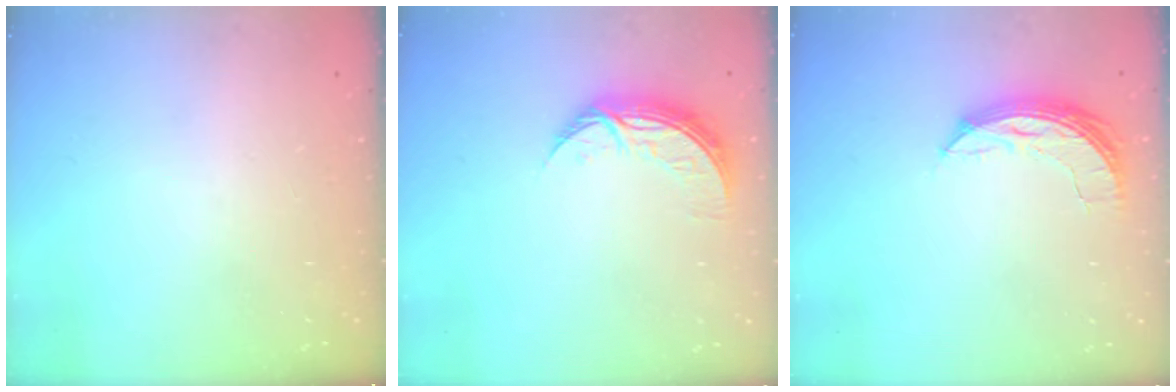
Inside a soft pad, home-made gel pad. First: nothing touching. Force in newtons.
{"total": 8.5, "press": 8.5, "slide": 0.3}
{"total": 6.7, "press": 6.7, "slide": 0.4}